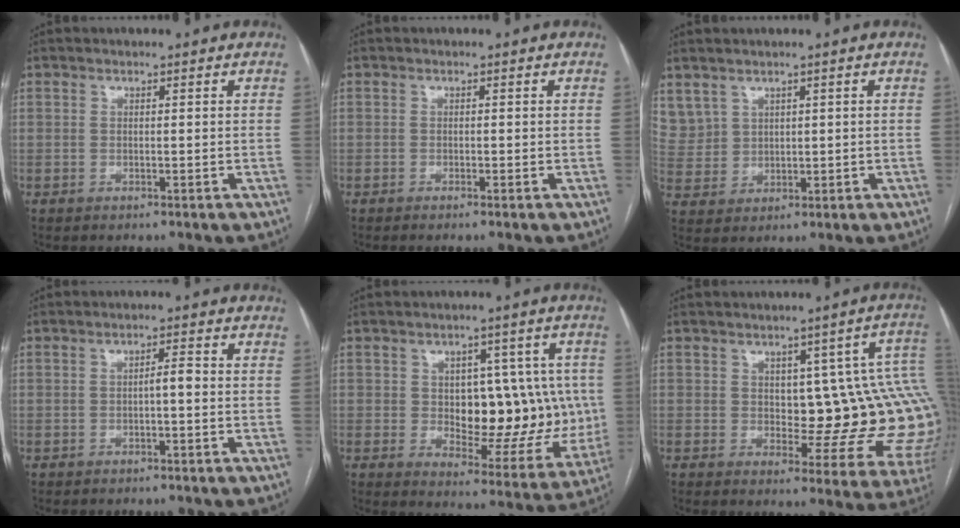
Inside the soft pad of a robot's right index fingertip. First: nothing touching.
{"total": 0.6, "force": [-0.4, 0.0, 0.5], "torque": [-0.008, 0.000, -0.007]}
{"total": 7.2, "force": [4.2, 5.7, 1.6], "torque": [-0.053, 0.020, 0.102]}
{"total": 2.0, "force": [-0.4, 0.4, 2.0], "torque": [-0.029, 0.005, -0.008]}
{"total": 15.1, "force": [0.2, 7.9, 12.8], "torque": [-0.156, 0.015, 0.020]}
{"total": 14.6, "force": [1.7, 5.3, 13.5], "torque": [-0.121, 0.014, 0.023]}